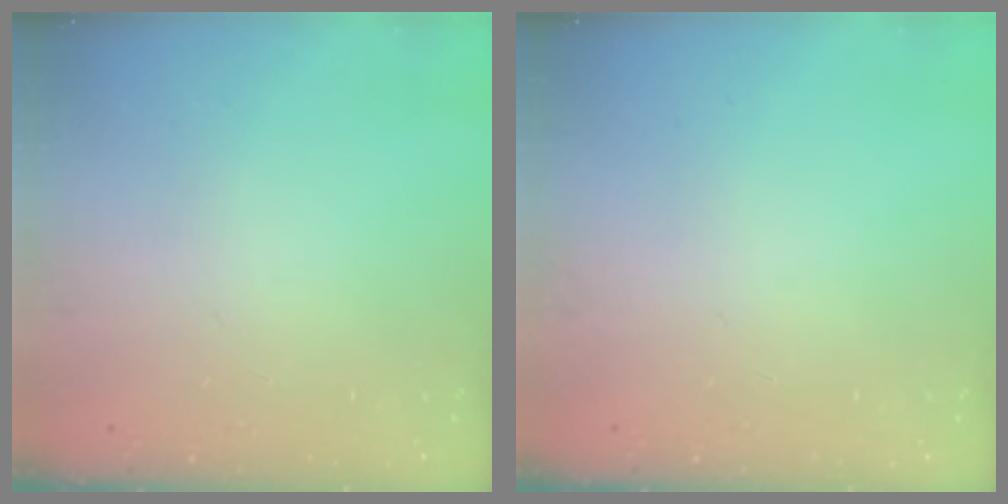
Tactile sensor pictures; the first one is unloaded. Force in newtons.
{"total": 0.0}